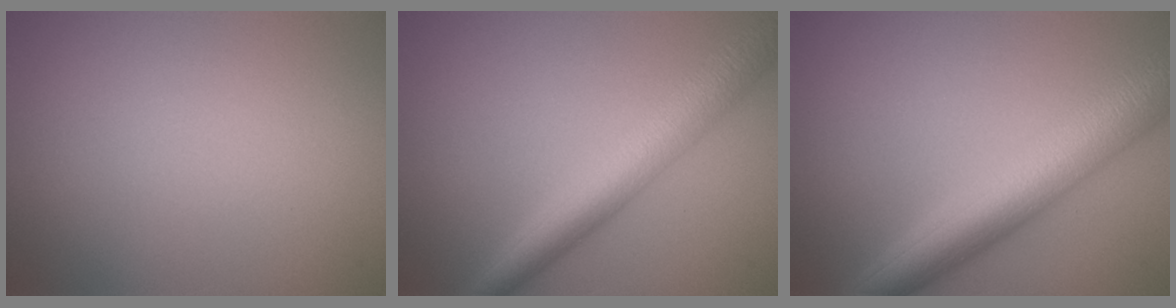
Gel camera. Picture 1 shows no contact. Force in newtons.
{"total": 5.5, "press": 5.5, "slide": 0.1}
{"total": 7.8, "press": 7.8, "slide": 0.1}